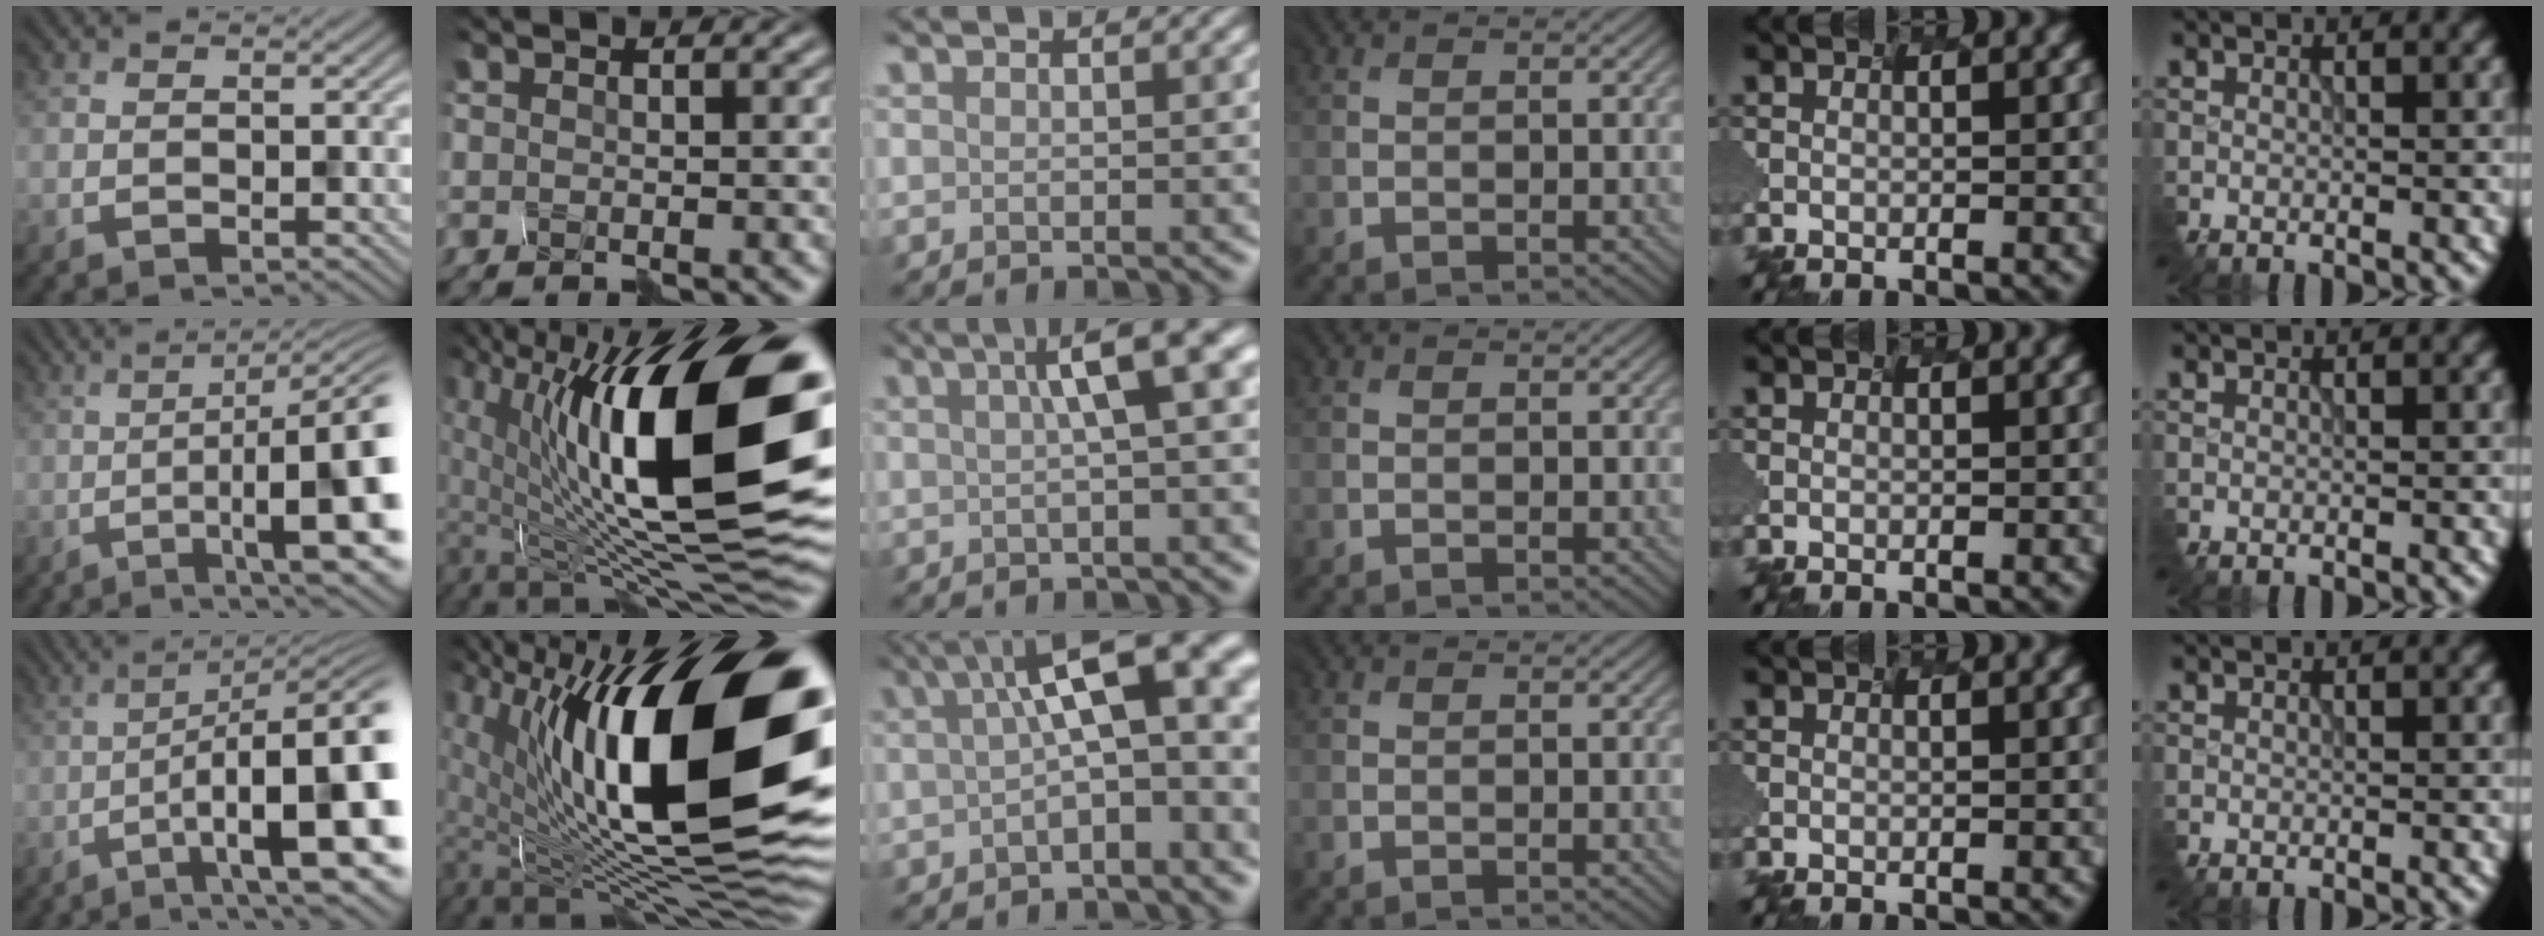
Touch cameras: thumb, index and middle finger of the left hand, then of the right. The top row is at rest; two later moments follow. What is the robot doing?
{"motion": "shake", "object": "plastic piggy bank"}